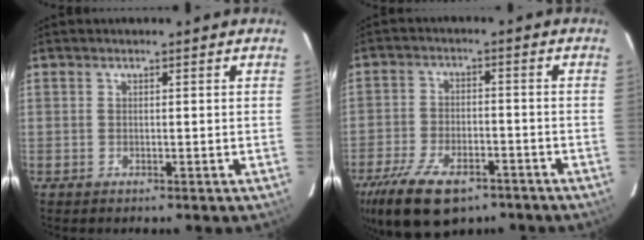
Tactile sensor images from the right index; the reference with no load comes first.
{"total": 16.2, "force": [-10.6, 7.7, 9.5], "torque": [-0.215, -0.025, -0.176]}